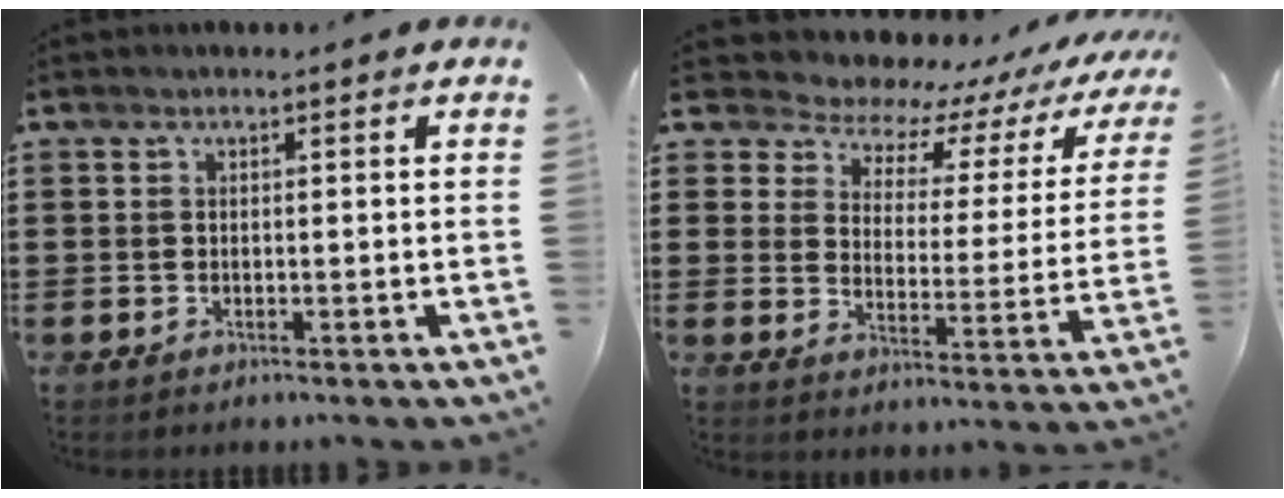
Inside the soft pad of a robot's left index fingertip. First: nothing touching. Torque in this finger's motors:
{"motor_torque": [0.02, -0.02, 0.41, -0.04]}